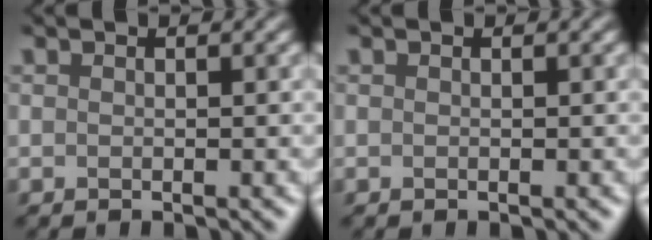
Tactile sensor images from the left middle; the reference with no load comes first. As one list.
[{"total": 0.0}]